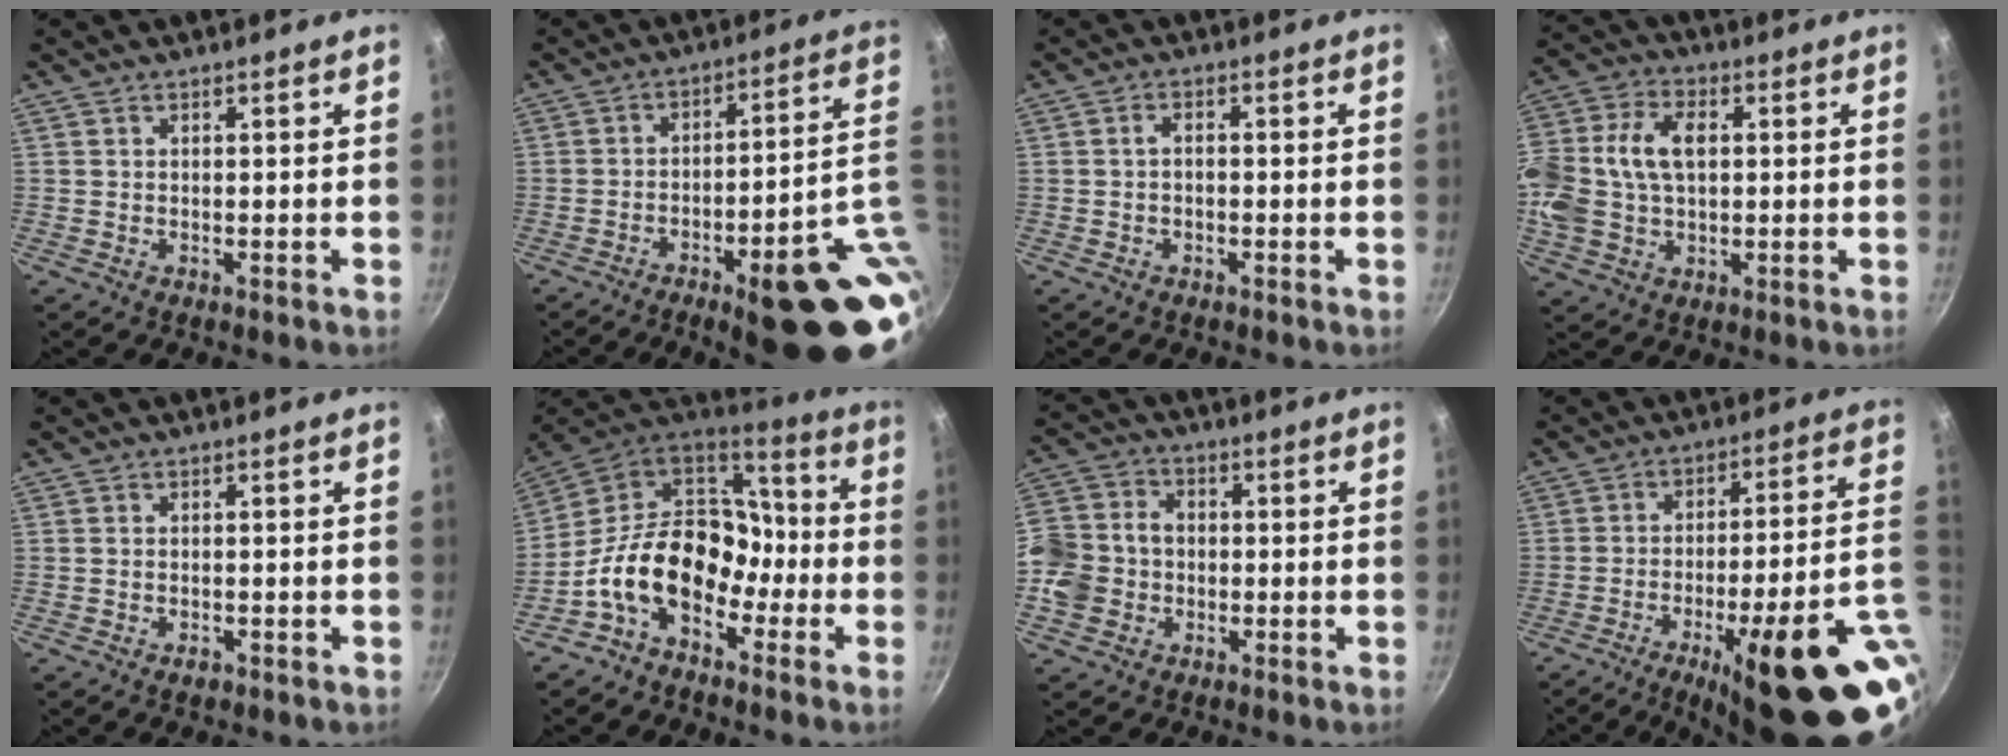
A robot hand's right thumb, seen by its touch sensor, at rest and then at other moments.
{"total": 21.6, "force": [-5.4, 6.6, 19.9], "torque": [-0.199, 0.017, -0.063]}
{"total": 1.9, "force": [-0.5, 1.1, 1.4], "torque": [-0.027, 0.014, -0.011]}
{"total": 18.0, "force": [1.7, 12.3, 13.1], "torque": [-0.282, 0.034, 0.026]}
{"total": 1.5, "force": [-0.9, 0.8, 0.8], "torque": [-0.014, 0.003, -0.013]}
{"total": 18.3, "force": [-6.3, 12.4, 11.8], "torque": [-0.160, 0.070, -0.136]}
{"total": 12.1, "force": [-2.2, 10.2, 6.2], "torque": [-0.110, 0.030, -0.055]}
{"total": 25.7, "force": [-8.9, 6.4, 23.2], "torque": [-0.267, 0.021, -0.115]}